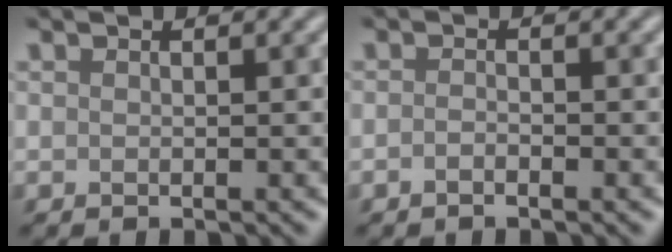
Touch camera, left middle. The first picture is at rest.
{"total": 0.8, "force": [-0.6, 0.3, 0.6], "torque": [-0.012, 0.000, -0.012]}